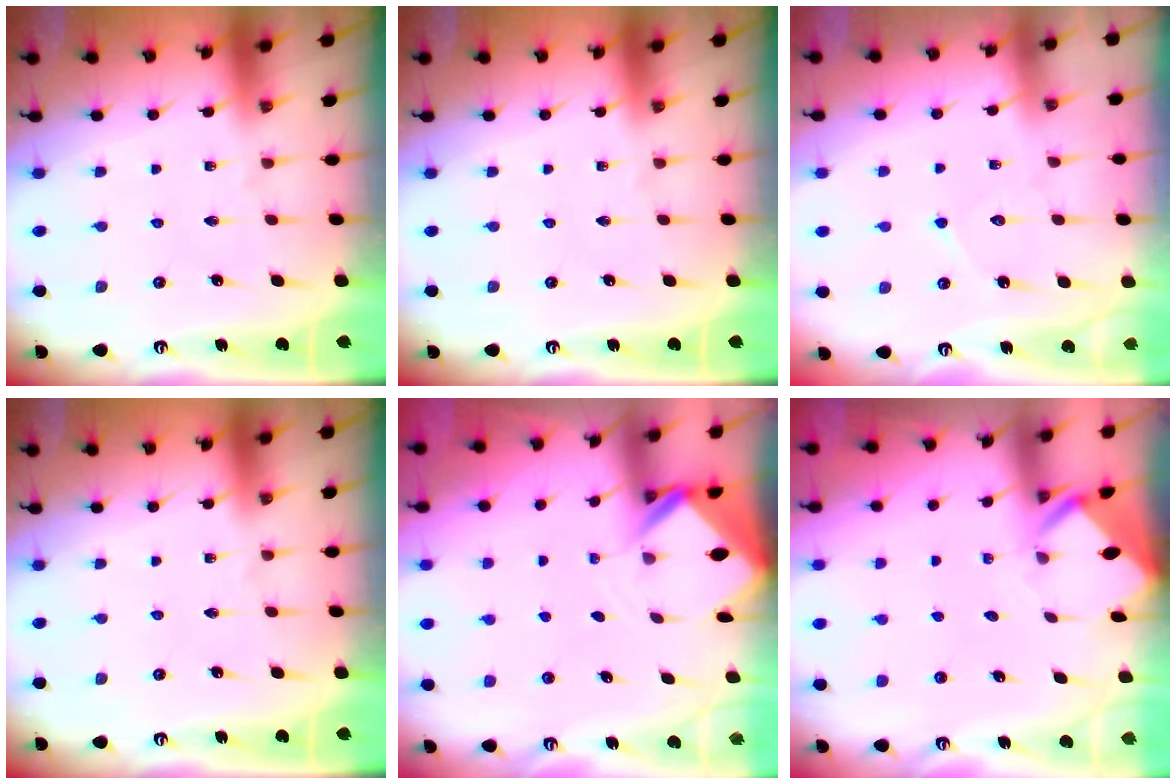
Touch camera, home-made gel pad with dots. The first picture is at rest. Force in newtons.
{"total": 0.0}
{"total": 5.3, "press": 5.3, "slide": 0.5}
{"total": 0.0}
{"total": 2.9, "press": 2.9, "slide": 0.2}
{"total": 3.0, "press": 3.0, "slide": 0.1}